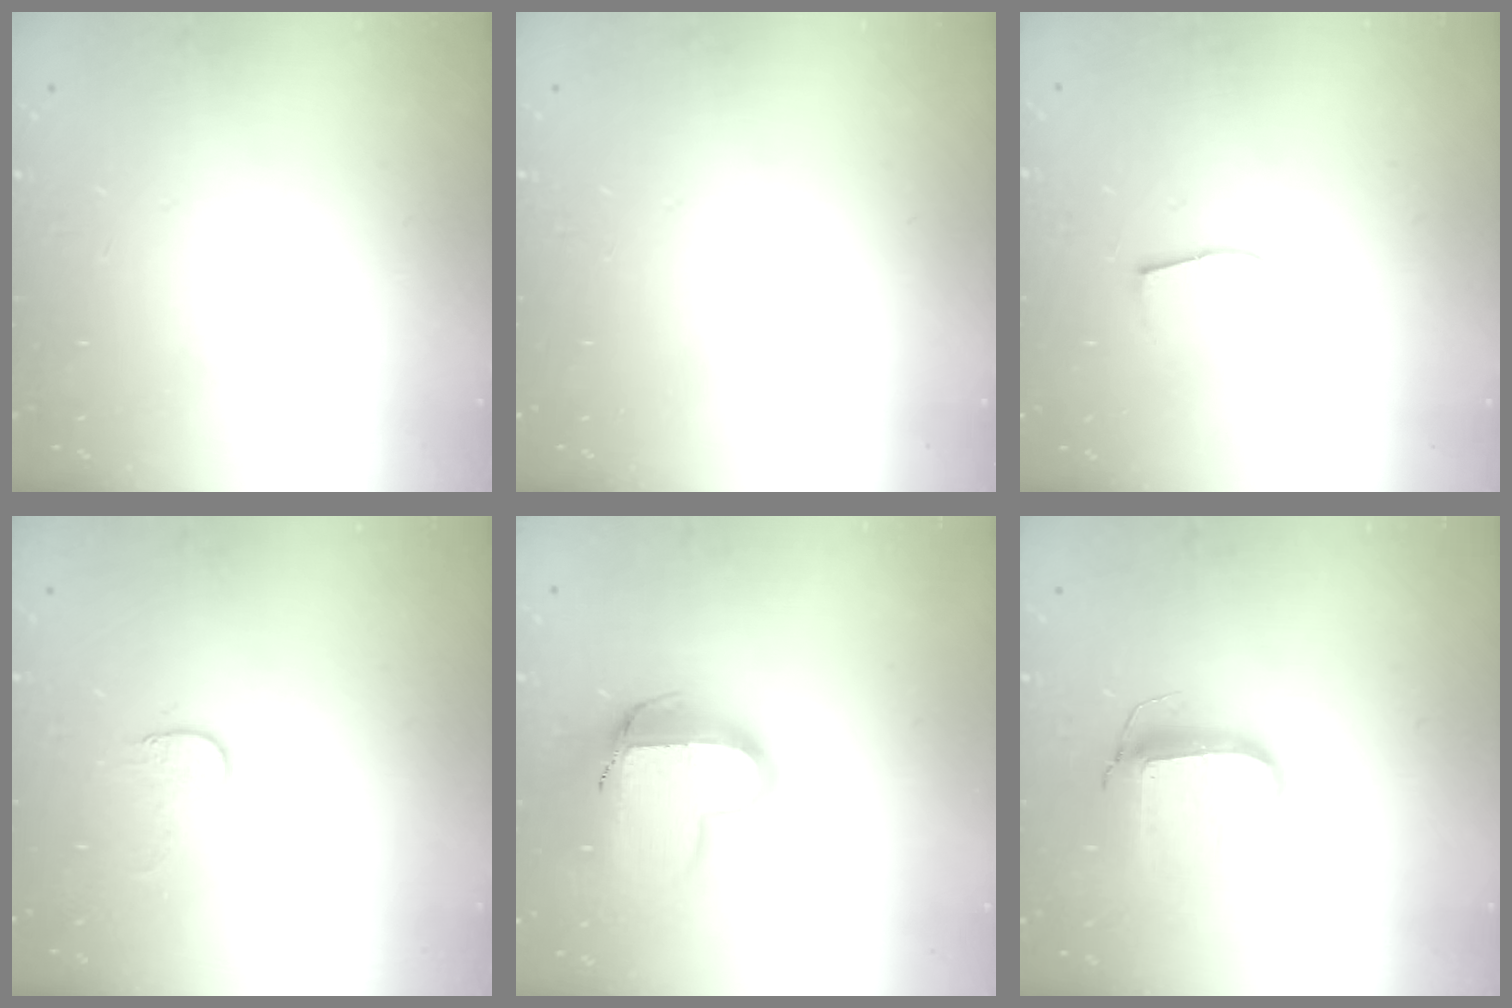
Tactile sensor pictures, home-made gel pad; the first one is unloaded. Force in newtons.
{"total": 0.0}
{"total": 5.5, "press": 5.5, "slide": 0.6}
{"total": 5.4, "press": 5.4, "slide": 0.5}
{"total": 14.0, "press": 13.9, "slide": 1.4}
{"total": 9.6, "press": 9.6, "slide": 0.9}